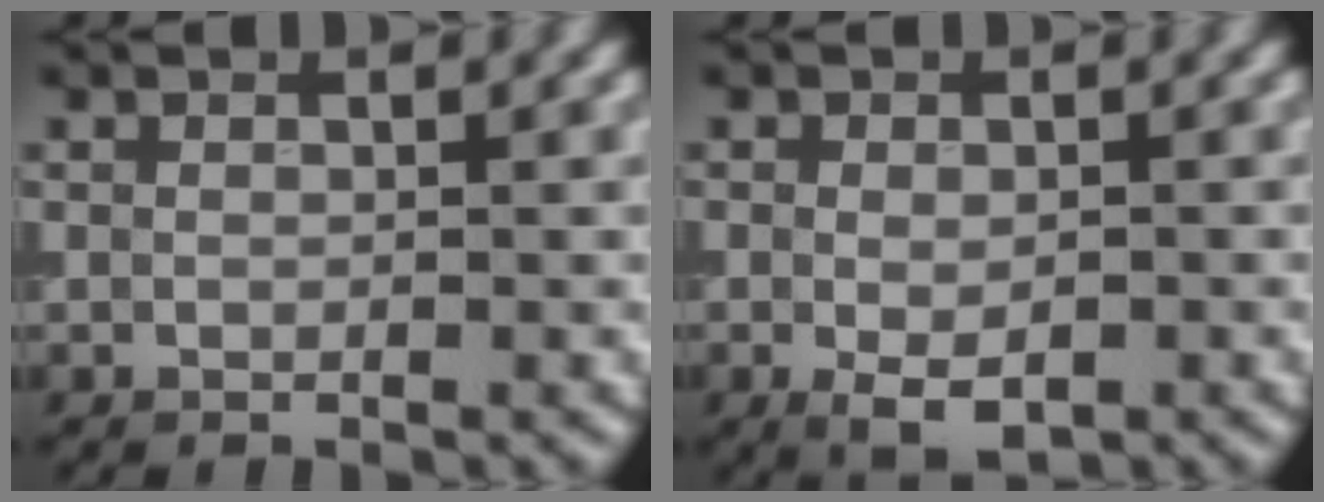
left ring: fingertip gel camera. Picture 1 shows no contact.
{"total": 3.1, "force": [-1.0, 1.7, 2.4], "torque": [-0.041, -0.009, -0.014]}